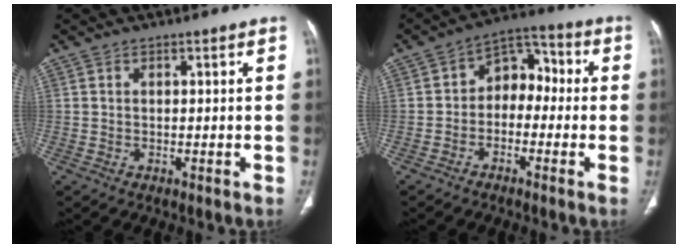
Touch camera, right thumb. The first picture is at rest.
{"total": 8.1, "force": [-1.1, 6.0, 5.3], "torque": [-0.045, 0.043, -0.036]}